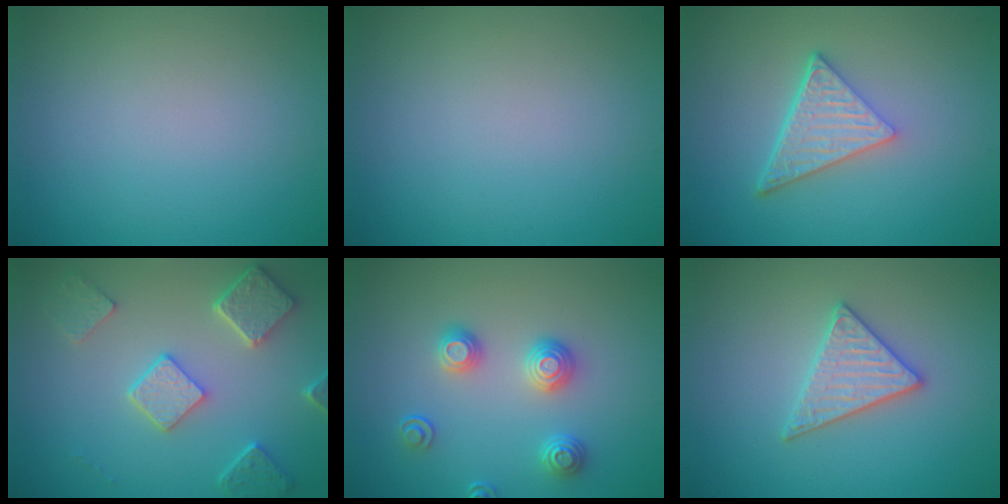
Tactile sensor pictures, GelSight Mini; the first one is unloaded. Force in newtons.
{"total": 0.0}
{"total": 4.7, "press": 3.3, "slide": 3.3}
{"total": 4.9, "press": 3.9, "slide": 2.9}
{"total": 3.0, "press": 2.6, "slide": 1.3}
{"total": 2.9, "press": 2.9, "slide": 0.3}